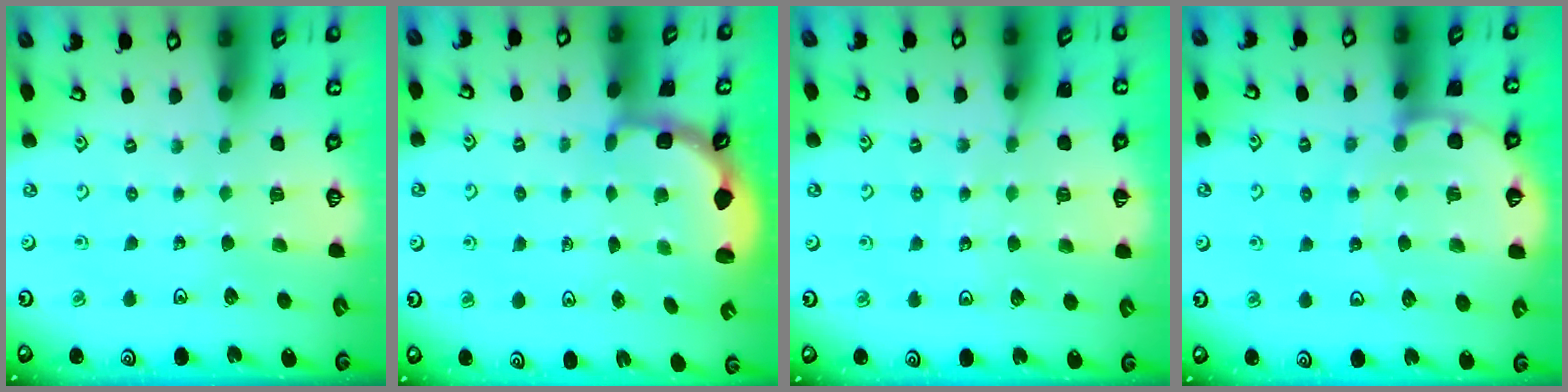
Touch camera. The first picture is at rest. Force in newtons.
{"total": 2.8, "press": 2.2, "slide": 1.7}
{"total": 5.3, "press": 4.9, "slide": 2.0}
{"total": 9.3, "press": 9.2, "slide": 1.2}